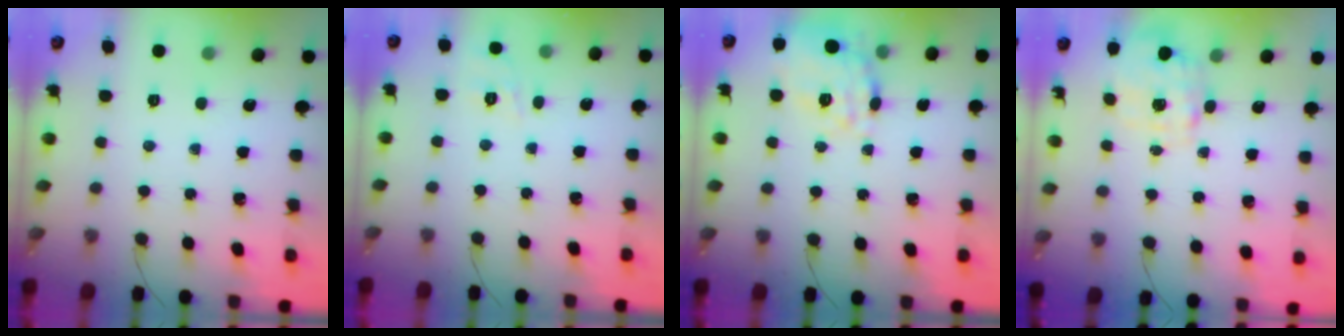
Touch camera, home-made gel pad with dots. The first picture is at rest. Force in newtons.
{"total": 5.9, "press": 5.6, "slide": 1.8}
{"total": 19.3, "press": 19.3, "slide": 0.5}
{"total": 4.0, "press": 3.9, "slide": 0.8}